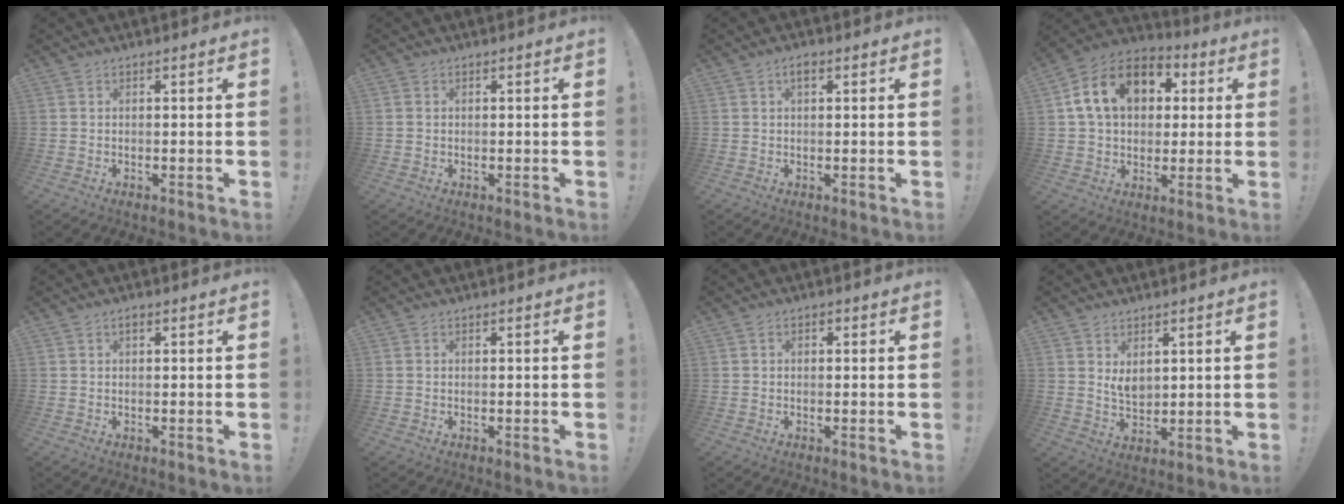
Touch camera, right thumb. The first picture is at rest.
{"total": 1.0, "force": [0.1, 0.9, 0.2], "torque": [-0.005, 0.005, 0.002]}
{"total": 2.0, "force": [0.9, 1.0, 1.6], "torque": [-0.027, 0.003, 0.014]}
{"total": 17.5, "force": [5.4, 12.8, 10.7], "torque": [-0.164, 0.005, 0.101]}
{"total": 0.9, "force": [0.5, 0.4, 0.7], "torque": [-0.008, 0.000, 0.006]}
{"total": 0.0}
{"total": 1.3, "force": [-0.2, 1.1, 0.6], "torque": [-0.005, 0.003, -0.006]}
{"total": 5.0, "force": [2.6, 3.0, 3.2], "torque": [-0.043, -0.015, 0.045]}